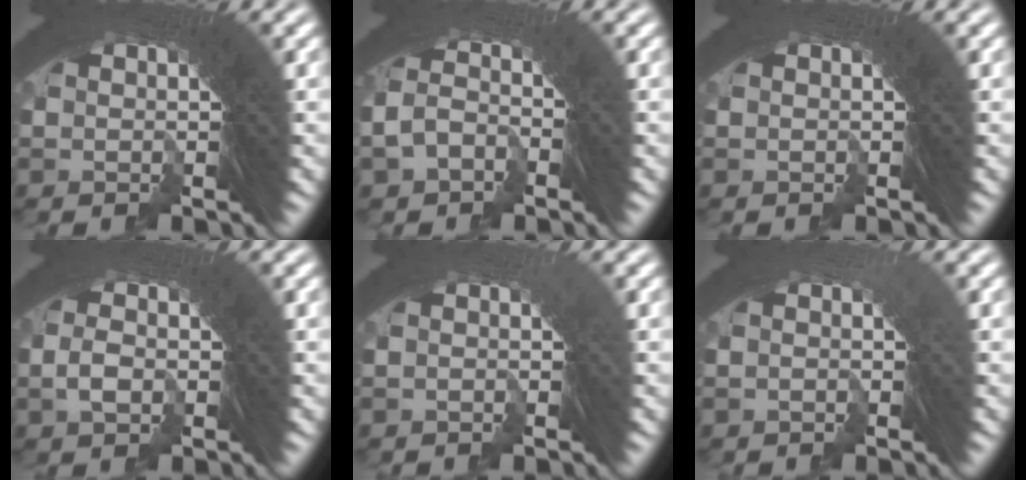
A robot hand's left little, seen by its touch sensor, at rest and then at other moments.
{"total": 4.1, "force": [-3.6, 1.5, -1.3], "torque": [0.025, -0.016, -0.056]}
{"total": 0.0}
{"total": 2.2, "force": [-1.7, 1.4, -0.3], "torque": [0.017, -0.002, -0.030]}
{"total": 3.0, "force": [-1.6, -1.0, -2.3], "torque": [0.031, -0.010, -0.020]}
{"total": 3.7, "force": [-2.1, -1.3, -2.7], "torque": [0.037, -0.014, -0.026]}